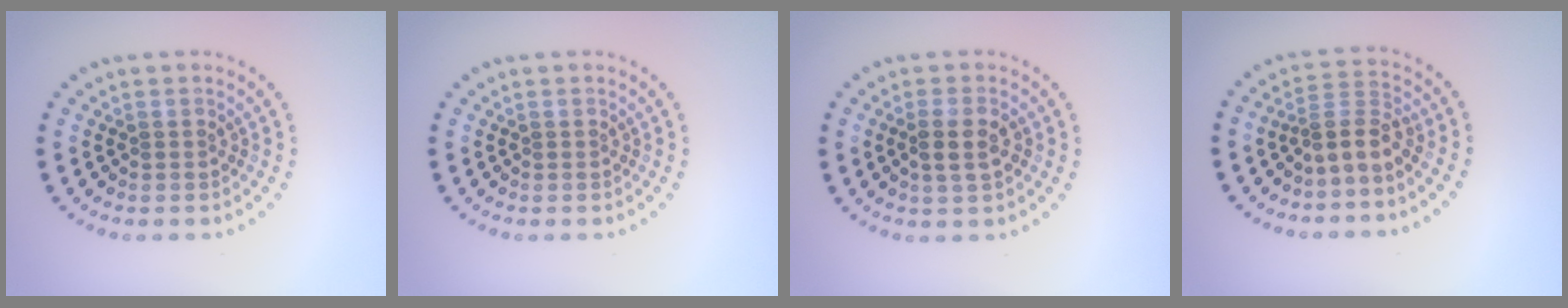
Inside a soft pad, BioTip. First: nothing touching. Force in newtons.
{"total": 0.0}
{"total": 2.5, "press": 2.5, "slide": 0.4}
{"total": 2.9, "press": 1.9, "slide": 2.2}